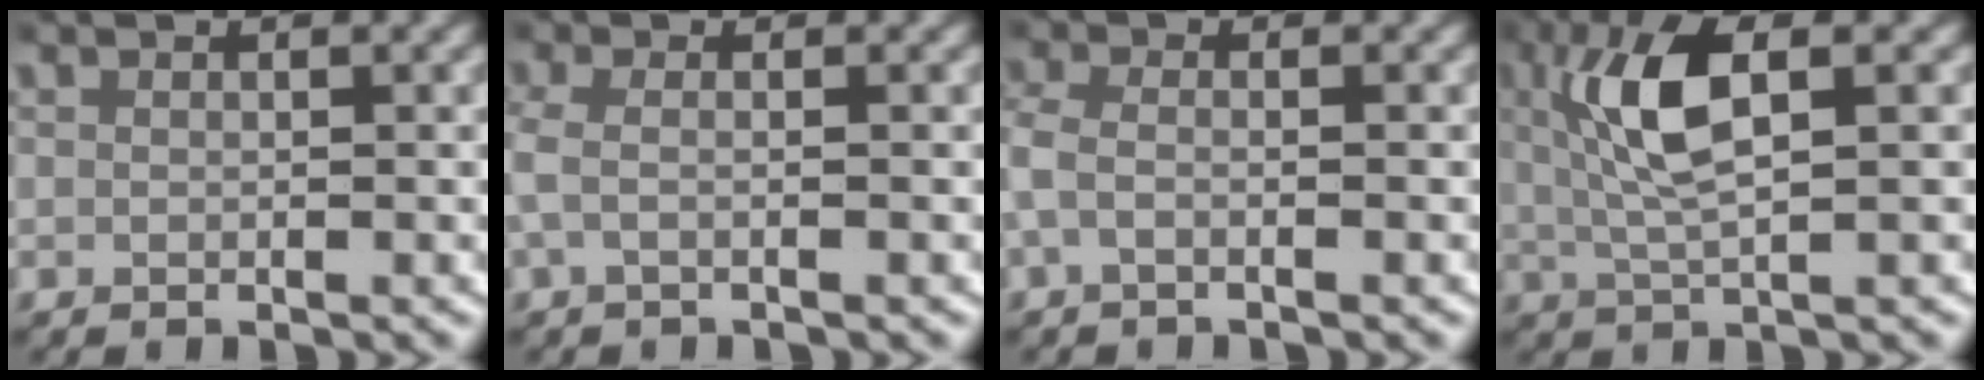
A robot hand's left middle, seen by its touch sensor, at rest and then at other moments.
{"total": 2.1, "force": [-0.3, 0.9, 1.9], "torque": [-0.053, -0.001, -0.007]}
{"total": 2.4, "force": [-0.6, 1.3, 1.9], "torque": [-0.059, -0.005, -0.011]}
{"total": 5.8, "force": [1.4, 1.5, 5.4], "torque": [-0.116, 0.007, 0.021]}